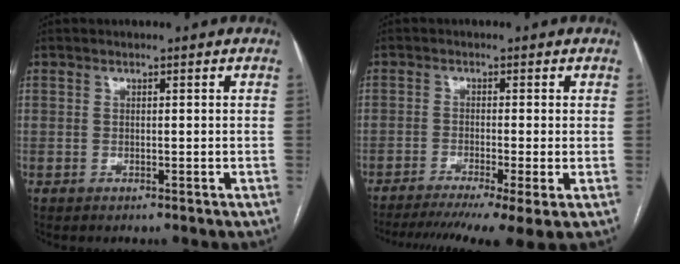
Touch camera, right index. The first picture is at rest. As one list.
[{"total": 11.5, "force": [-8.1, 0.2, 8.1], "torque": [-0.120, -0.017, -0.126]}]